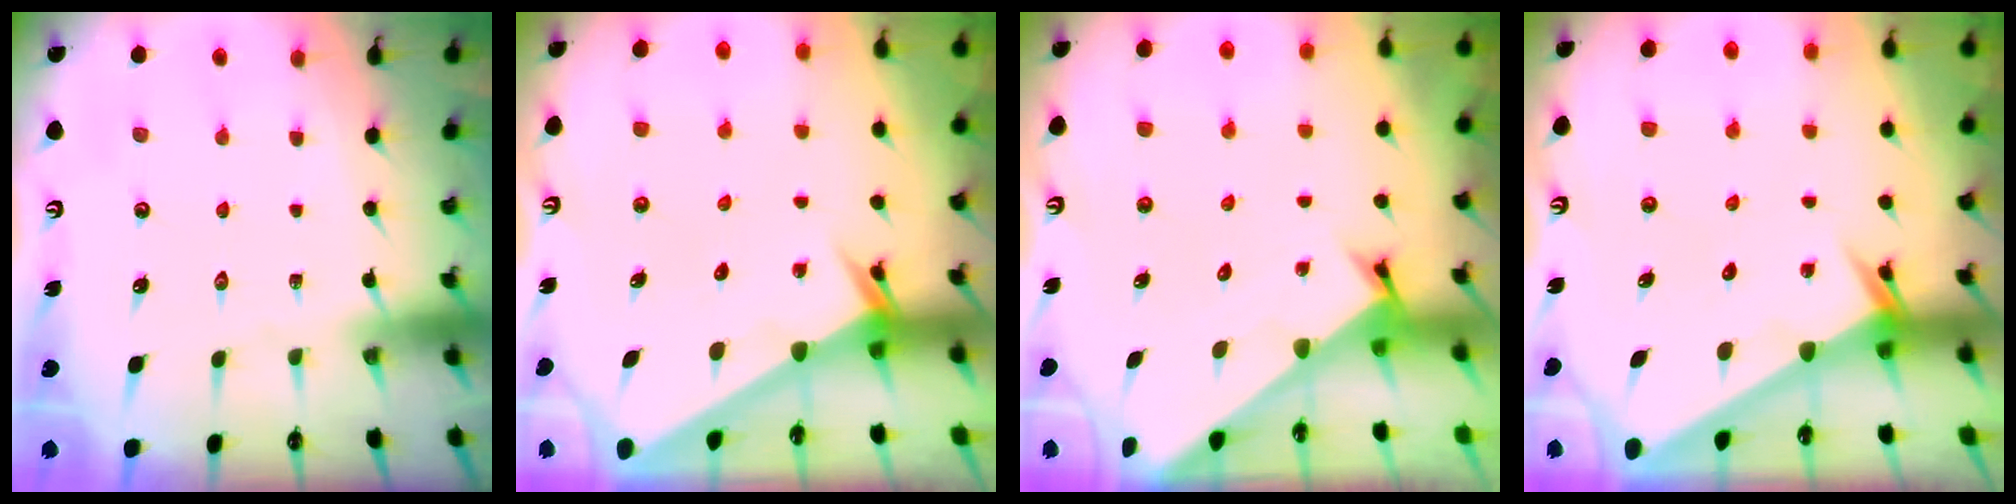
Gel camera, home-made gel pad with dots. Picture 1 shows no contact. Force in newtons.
{"total": 2.5, "press": 2.5, "slide": 0.1}
{"total": 2.6, "press": 2.6, "slide": 0.3}
{"total": 2.8, "press": 2.8, "slide": 0.1}